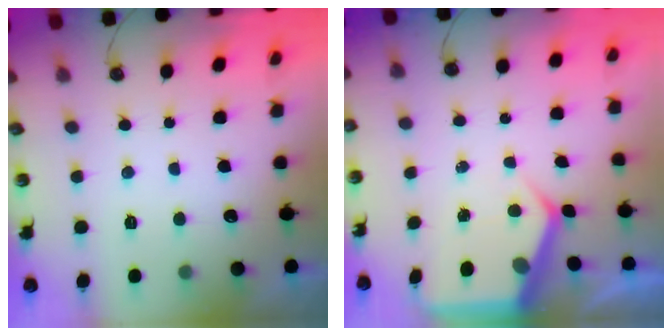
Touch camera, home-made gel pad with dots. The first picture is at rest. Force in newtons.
{"total": 5.8, "press": 5.7, "slide": 0.8}